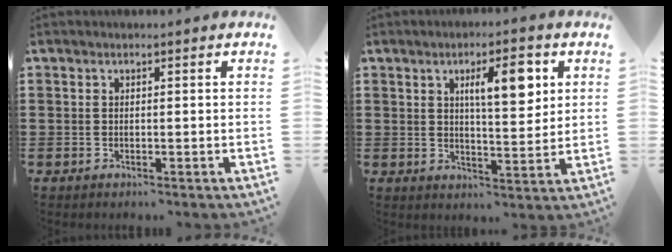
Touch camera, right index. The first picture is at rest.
{"total": 7.1, "force": [2.7, 2.2, 6.3], "torque": [-0.096, -0.004, 0.035]}